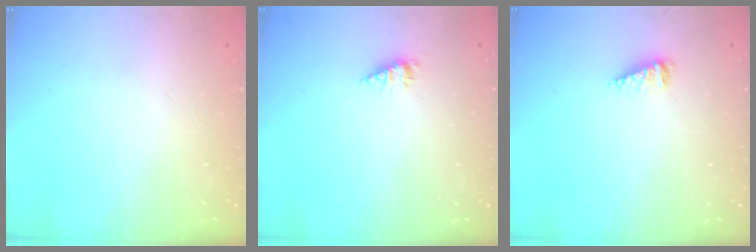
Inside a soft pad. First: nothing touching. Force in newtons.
{"total": 2.3, "press": 2.3, "slide": 0.3}
{"total": 3.1, "press": 3.1, "slide": 0.3}